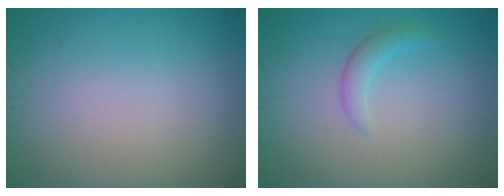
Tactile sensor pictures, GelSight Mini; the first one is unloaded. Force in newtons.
{"total": 1.5, "press": 1.5, "slide": 0.1}